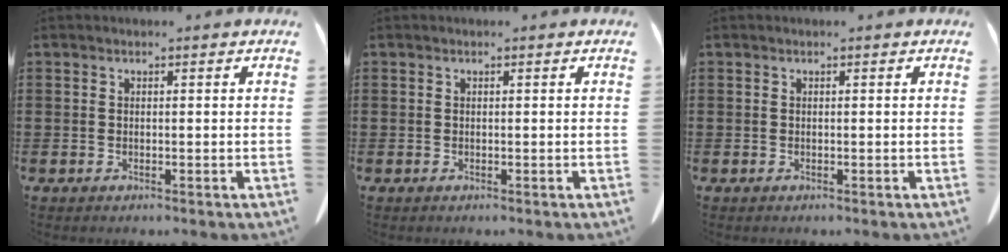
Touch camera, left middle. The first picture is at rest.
{"total": 0.0}
{"total": 0.0}